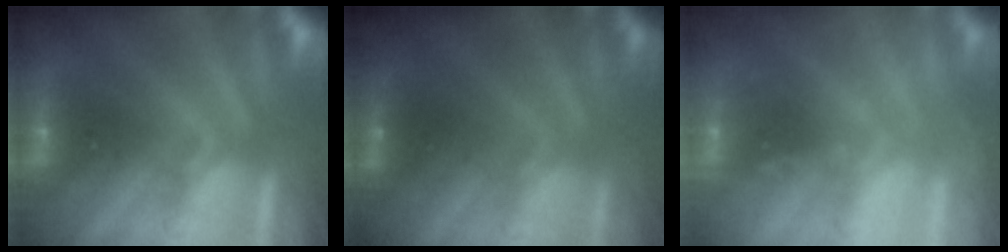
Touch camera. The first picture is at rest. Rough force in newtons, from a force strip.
{"total": 1.7}
{"total": 2.4}